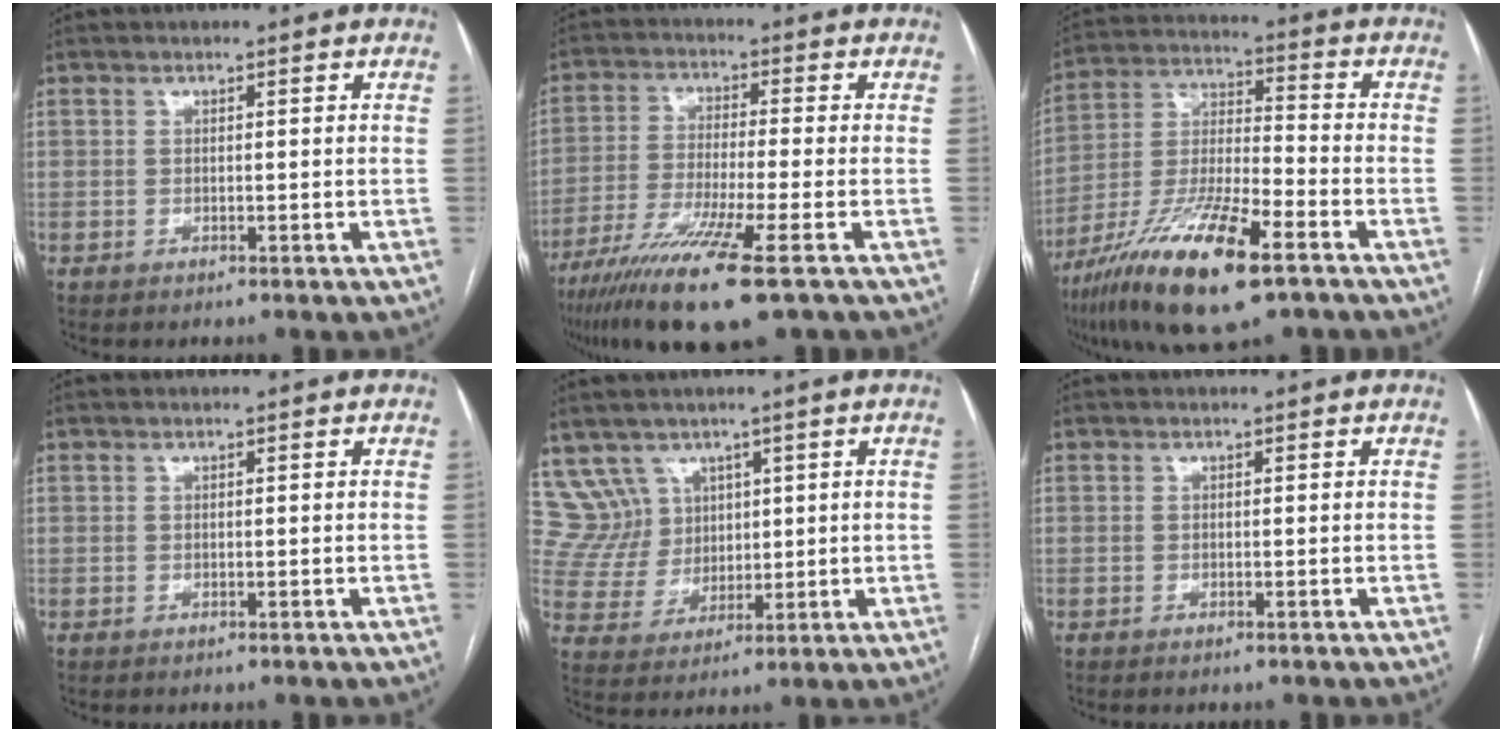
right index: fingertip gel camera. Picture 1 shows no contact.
{"total": 13.6, "force": [-8.3, -0.2, 10.8], "torque": [-0.216, -0.038, -0.148]}
{"total": 18.6, "force": [-10.9, 3.2, 14.7], "torque": [-0.300, -0.036, -0.197]}
{"total": 0.0}
{"total": 7.9, "force": [5.0, 6.1, -0.3], "torque": [0.002, 0.027, 0.112]}
{"total": 0.0}